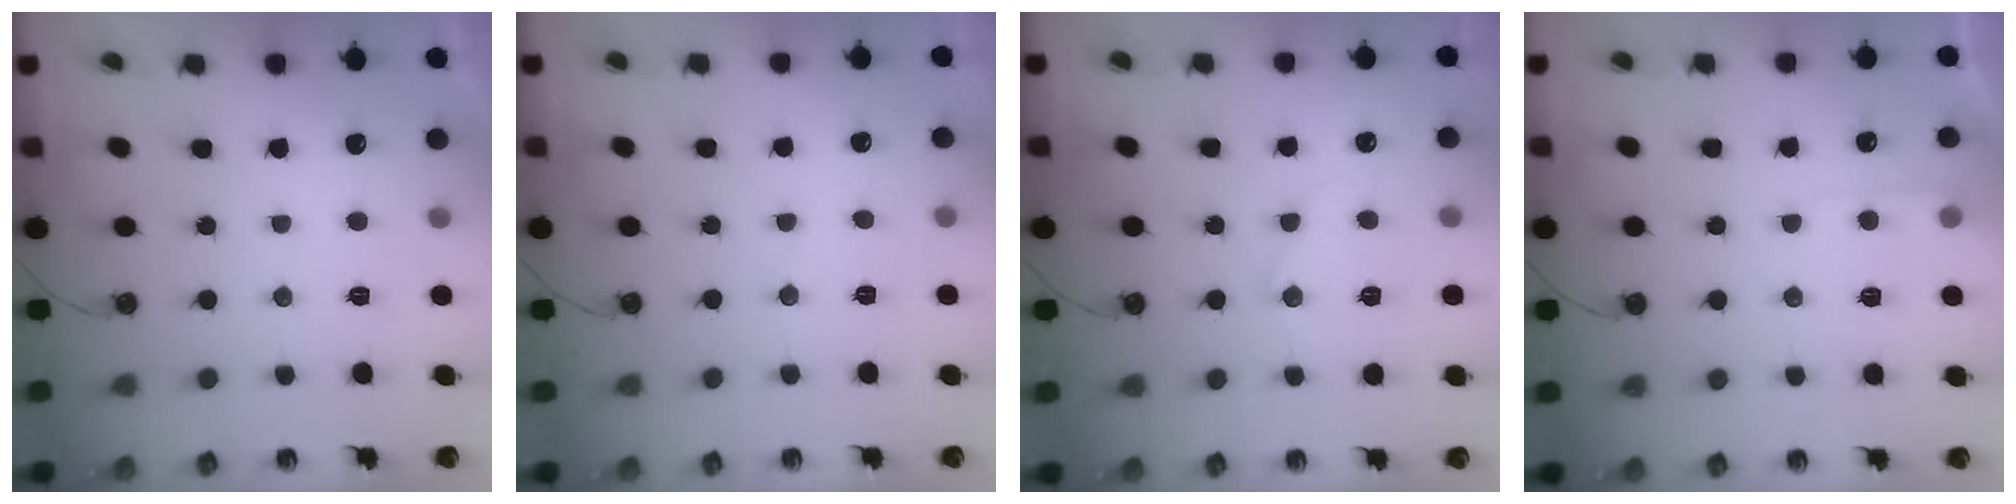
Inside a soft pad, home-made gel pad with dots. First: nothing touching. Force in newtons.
{"total": 4.5, "press": 4.4, "slide": 0.8}
{"total": 9.0, "press": 9.0, "slide": 0.7}
{"total": 5.4, "press": 5.3, "slide": 0.7}